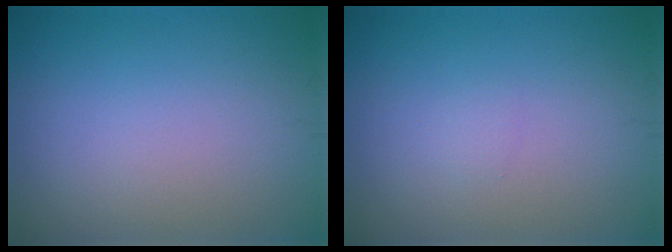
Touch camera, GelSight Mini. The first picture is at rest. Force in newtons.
{"total": 0.5, "press": 0.5, "slide": 0.1}